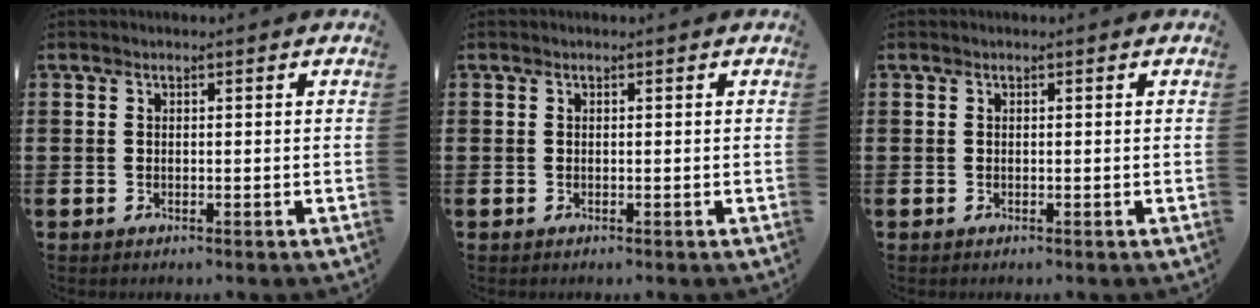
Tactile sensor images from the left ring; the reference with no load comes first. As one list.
[{"total": 0.0}, {"total": 0.0}]